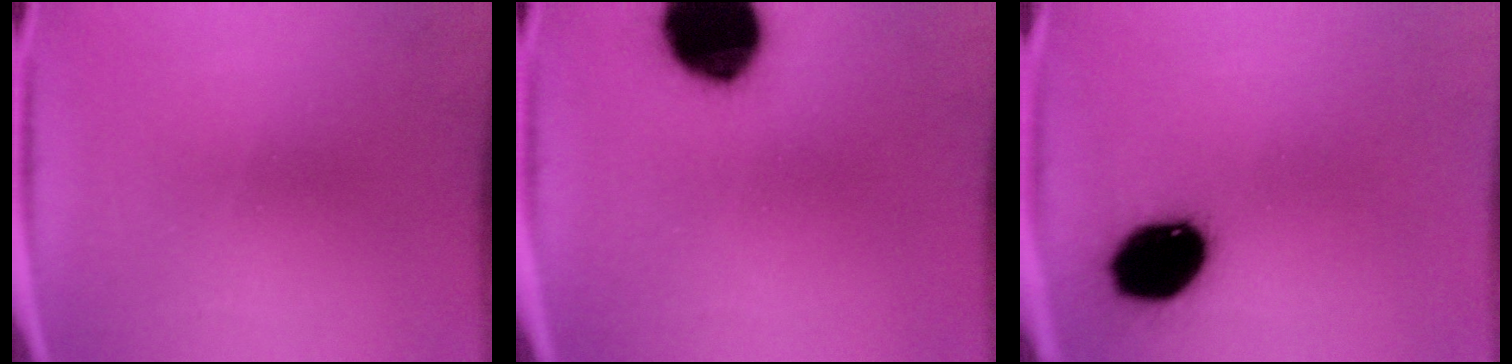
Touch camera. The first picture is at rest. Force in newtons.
{"total": 19.6}
{"total": 15.6}